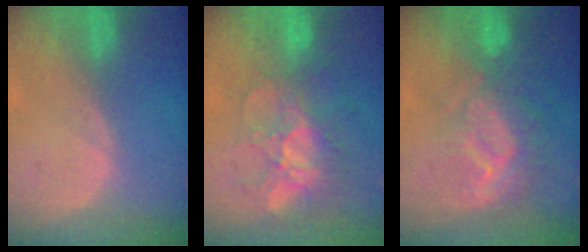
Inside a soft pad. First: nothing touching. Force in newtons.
{"total": 9.6, "press": 8.4, "slide": 4.5}
{"total": 9.4, "press": 8.6, "slide": 3.9}